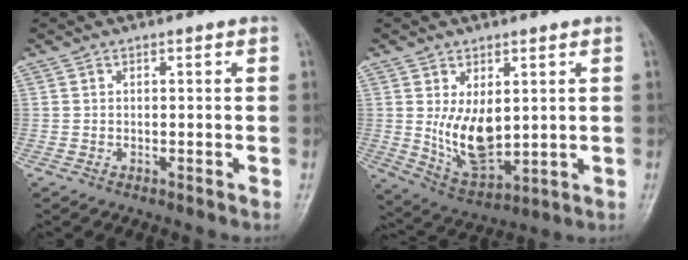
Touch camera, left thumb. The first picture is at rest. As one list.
[{"total": 10.1, "force": [1.3, 5.5, 8.4], "torque": [-0.131, -0.023, 0.045]}]